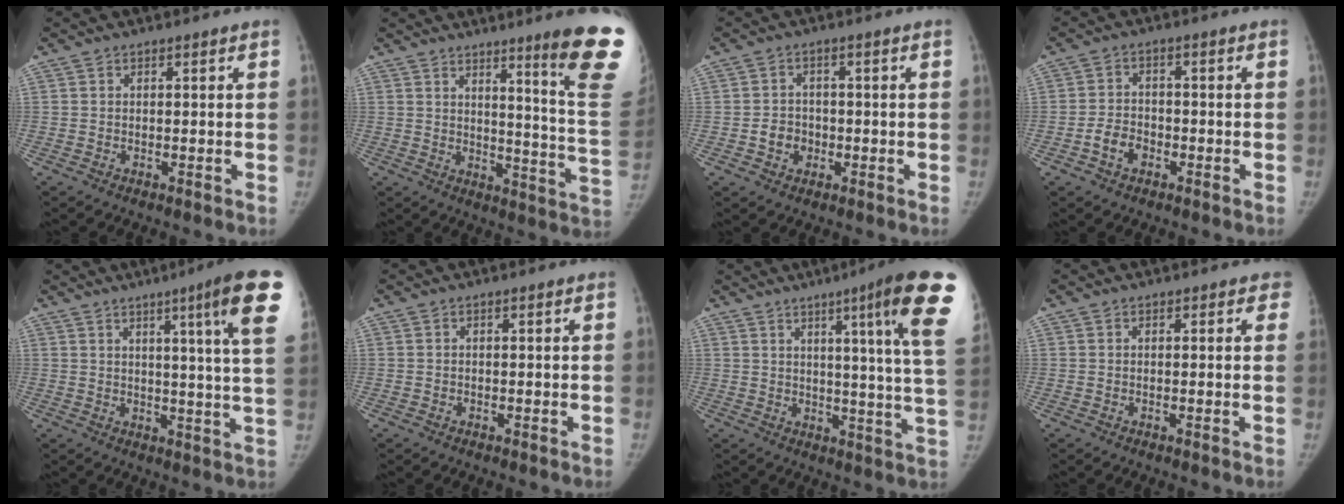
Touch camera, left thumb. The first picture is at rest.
{"total": 17.6, "force": [10.5, 0.3, 14.1], "torque": [-0.153, -0.084, 0.134]}
{"total": 4.0, "force": [-1.1, 3.5, 1.5], "torque": [-0.005, 0.013, -0.018]}
{"total": 4.4, "force": [-2.1, 3.1, 2.2], "torque": [-0.031, 0.022, -0.039]}
{"total": 14.9, "force": [7.5, 0.1, 12.9], "torque": [-0.165, -0.035, 0.083]}
{"total": 0.0}
{"total": 19.3, "force": [9.6, 0.4, 16.7], "torque": [-0.205, -0.046, 0.109]}
{"total": 1.7, "force": [1.0, 0.9, 1.0], "torque": [0.010, 0.000, 0.001]}